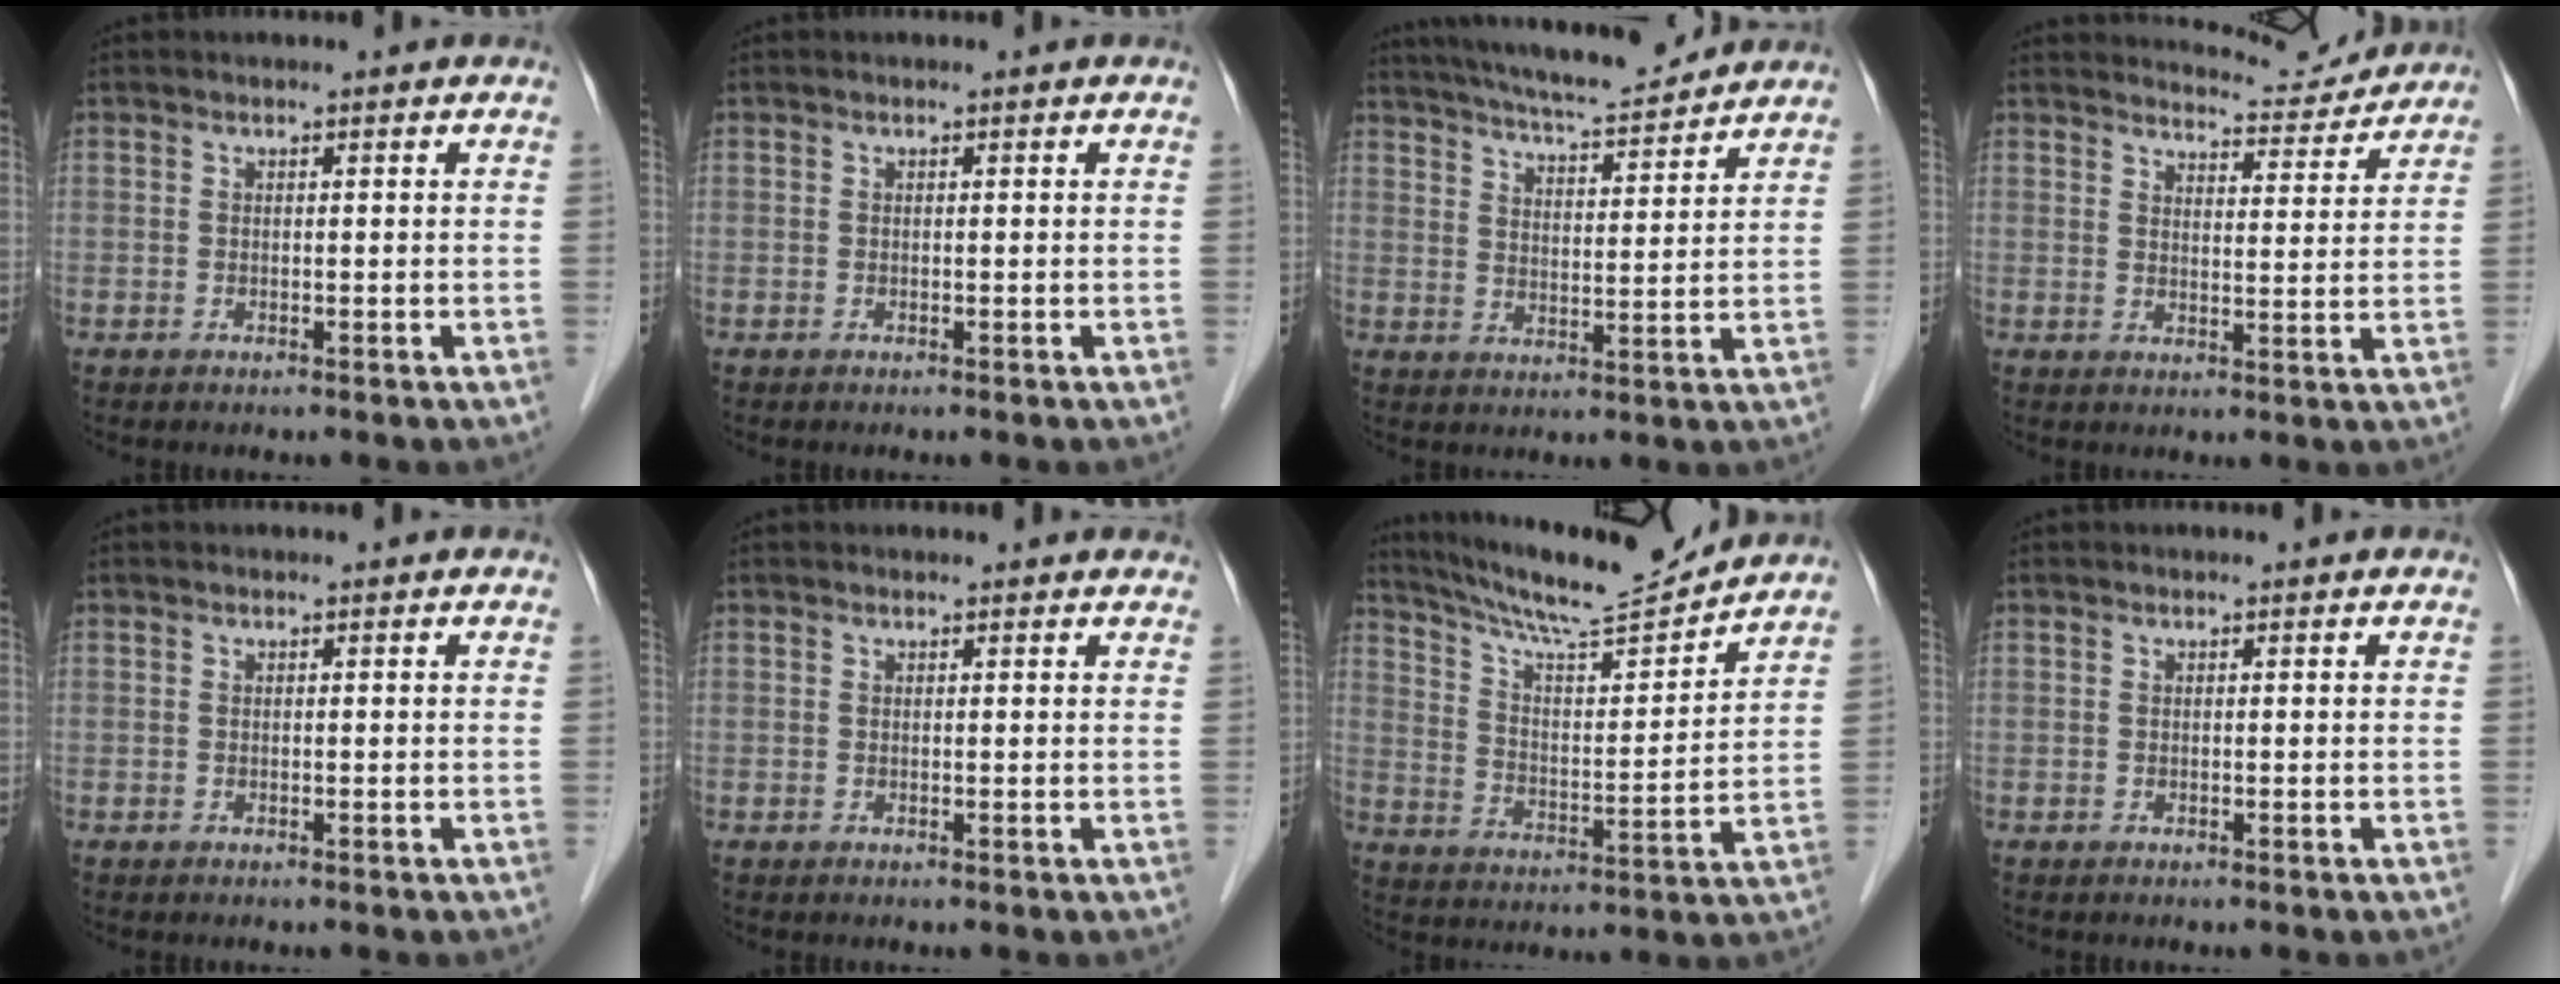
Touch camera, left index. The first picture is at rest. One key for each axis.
{"total": 0.0}
{"total": 12.7, "fx": 11.5, "fy": 1.1, "fz": 5.3, "tx": -0.094, "ty": 0.002, "tz": 0.177}
{"total": 6.4, "fx": 6.4, "fy": 0.4, "fz": -0.4, "tx": 0.002, "ty": -0.009, "tz": 0.080}
{"total": 0.0}
{"total": 2.4, "fx": 2.2, "fy": 0.7, "fz": 0.7, "tx": -0.011, "ty": 0.009, "tz": 0.014}
{"total": 14.0, "fx": 13.2, "fy": -0.2, "fz": 4.7, "tx": -0.088, "ty": -0.009, "tz": 0.217}
{"total": 0.0}